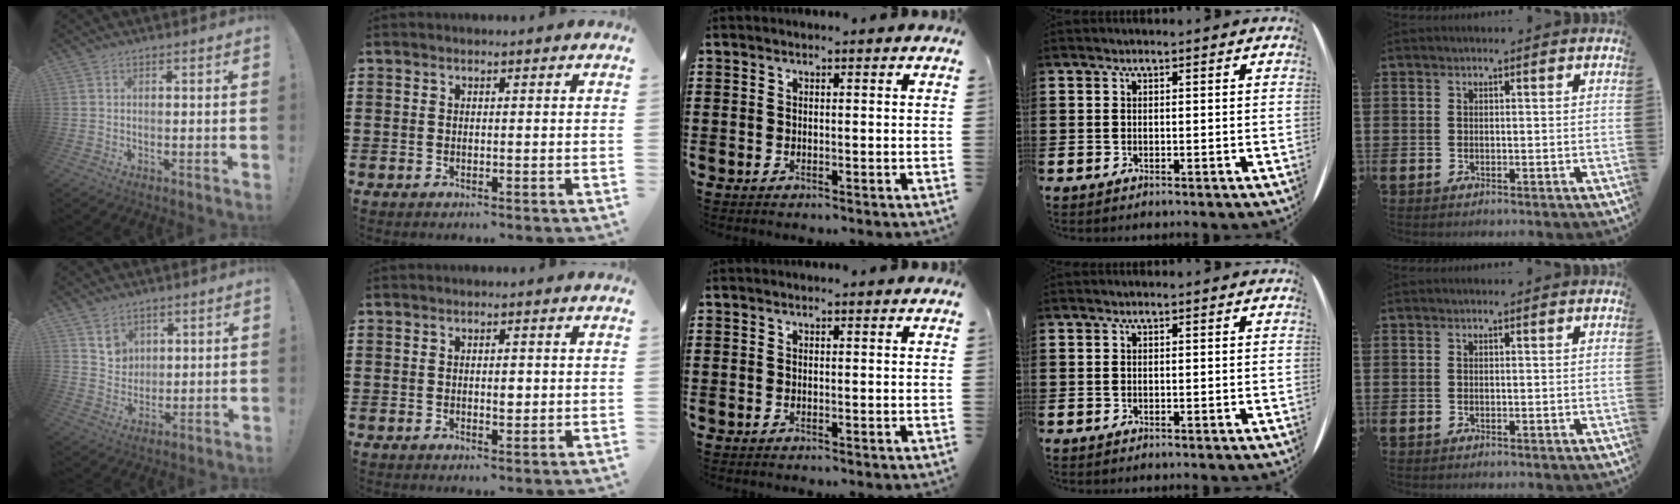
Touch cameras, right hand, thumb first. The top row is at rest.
{"thumb": {"total": 6.7, "force": [4.1, 5.2, 0.9], "torque": [0.005, -0.038, 0.077]}, "index": {"total": 1.8, "force": [0.0, 0.7, 1.7], "torque": [-0.032, 0.001, 0.000]}}